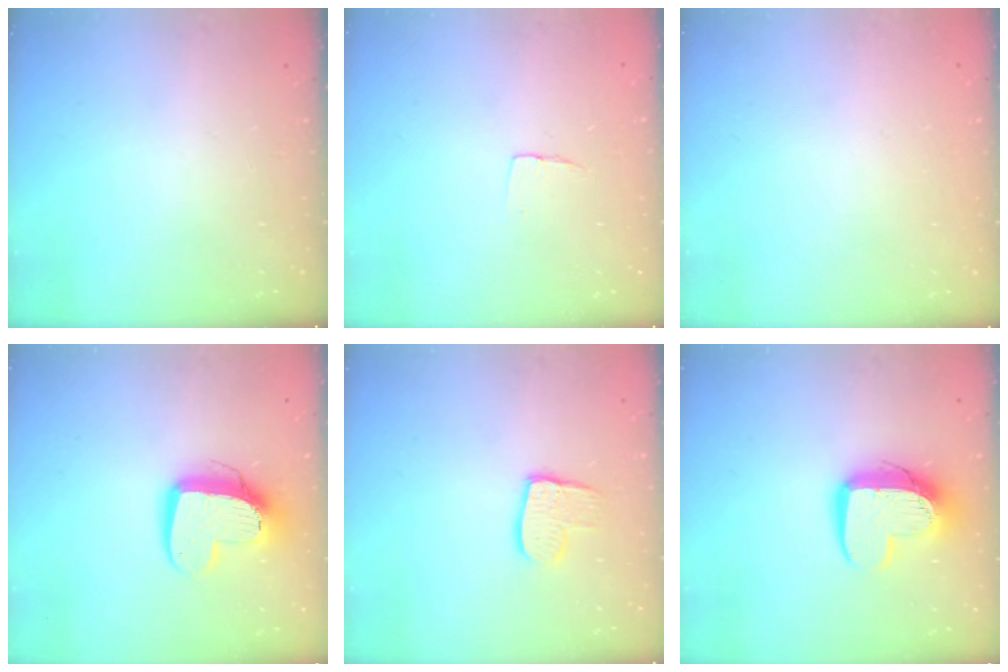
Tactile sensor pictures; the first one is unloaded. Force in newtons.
{"total": 3.9, "press": 3.9, "slide": 0.3}
{"total": 0.0}
{"total": 13.3, "press": 13.2, "slide": 1.2}
{"total": 9.5, "press": 9.4, "slide": 0.8}
{"total": 13.2, "press": 13.2, "slide": 1.1}